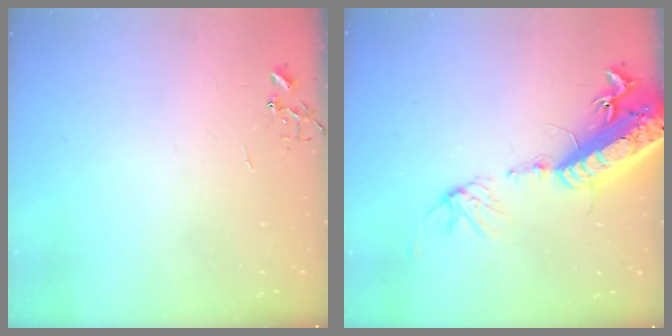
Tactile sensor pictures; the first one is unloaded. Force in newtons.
{"total": 21.7, "press": 21.1, "slide": 4.7}